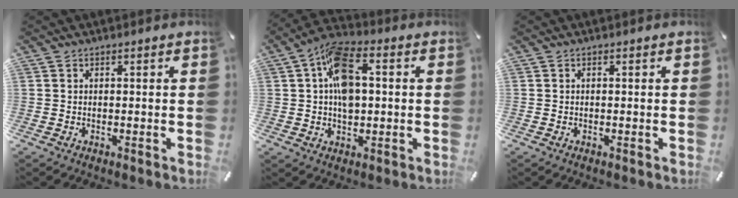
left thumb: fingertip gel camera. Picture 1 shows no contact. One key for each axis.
{"total": 11.3, "fx": 1.6, "fy": 6.9, "fz": 8.8, "tx": -0.154, "ty": 0.006, "tz": 0.029}
{"total": 0.0}